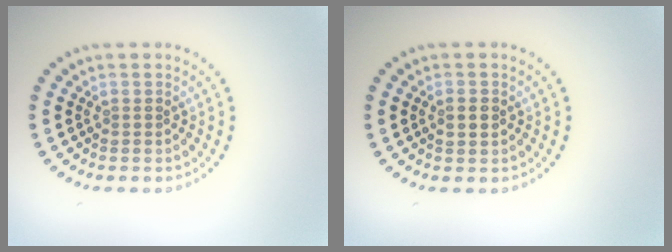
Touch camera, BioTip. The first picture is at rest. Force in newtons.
{"total": 1.1, "press": 1.1, "slide": 0.1}